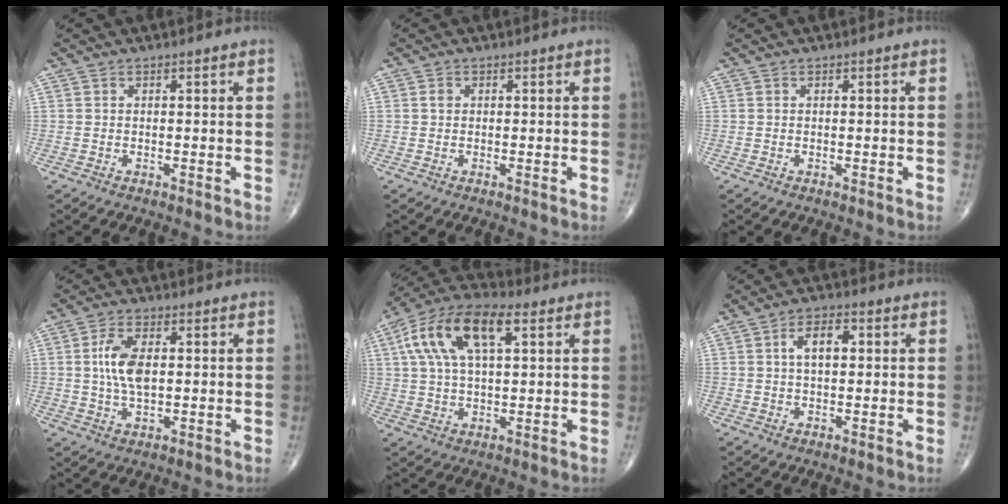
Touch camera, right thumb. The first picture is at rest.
{"total": 0.9, "force": [0.2, 0.8, 0.2], "torque": [0.000, 0.002, 0.002]}
{"total": 0.0}
{"total": 7.7, "force": [1.0, 3.9, 6.5], "torque": [-0.131, 0.000, 0.018]}
{"total": 15.5, "force": [5.6, 7.2, 12.6], "torque": [-0.242, 0.022, 0.095]}
{"total": 5.7, "force": [1.2, 3.0, 4.7], "torque": [-0.076, 0.010, 0.017]}